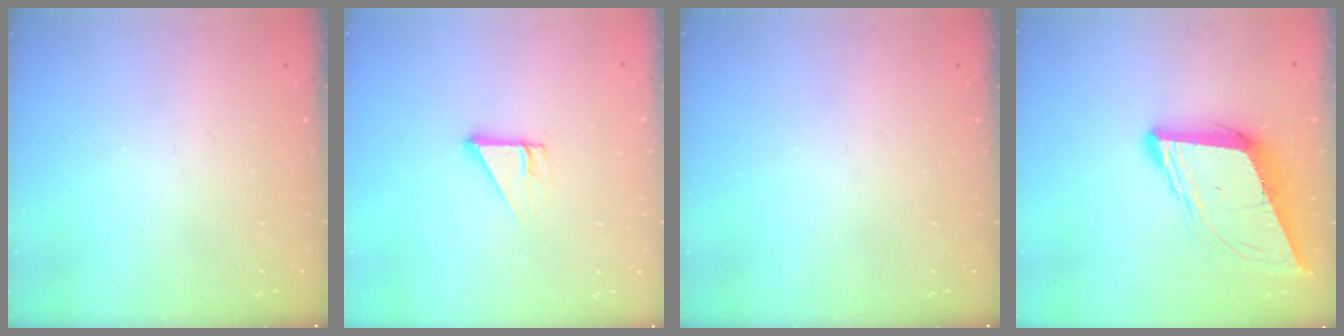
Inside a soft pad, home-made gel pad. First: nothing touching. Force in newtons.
{"total": 2.9, "press": 2.9, "slide": 0.1}
{"total": 0.0}
{"total": 11.6, "press": 11.0, "slide": 3.8}